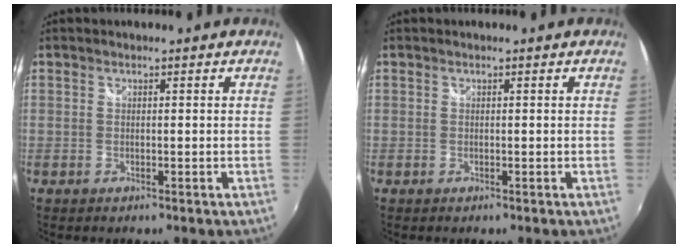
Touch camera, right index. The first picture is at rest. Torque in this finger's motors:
{"motor_torque": [0.00, 0.00, 0.00, 0.01]}